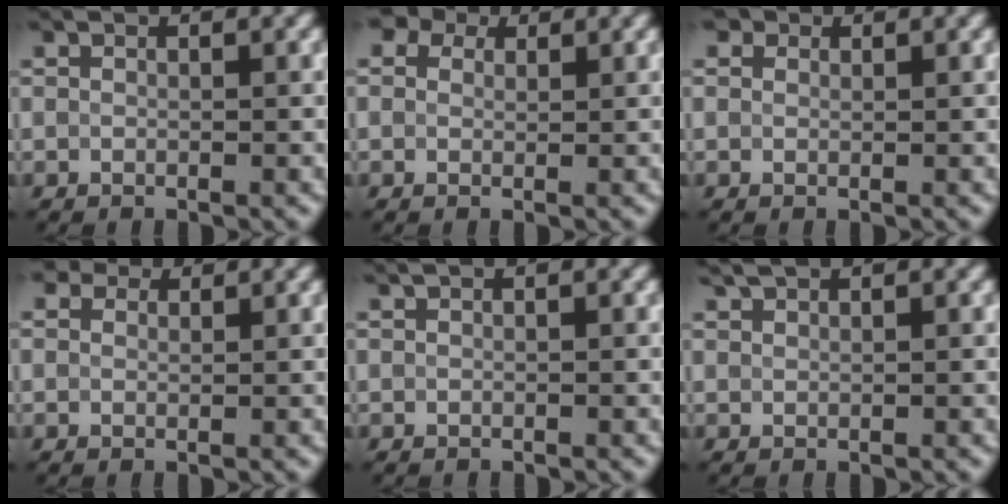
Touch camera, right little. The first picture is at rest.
{"total": 4.0, "force": [2.3, 2.7, 1.9], "torque": [-0.032, 0.025, 0.004]}
{"total": 1.7, "force": [1.1, 1.1, 0.6], "torque": [-0.008, 0.012, -0.005]}
{"total": 2.6, "force": [1.8, 1.6, 1.1], "torque": [-0.028, 0.016, 0.005]}
{"total": 0.0}
{"total": 1.2, "force": [1.1, -0.2, 0.3], "torque": [-0.012, 0.007, 0.023]}